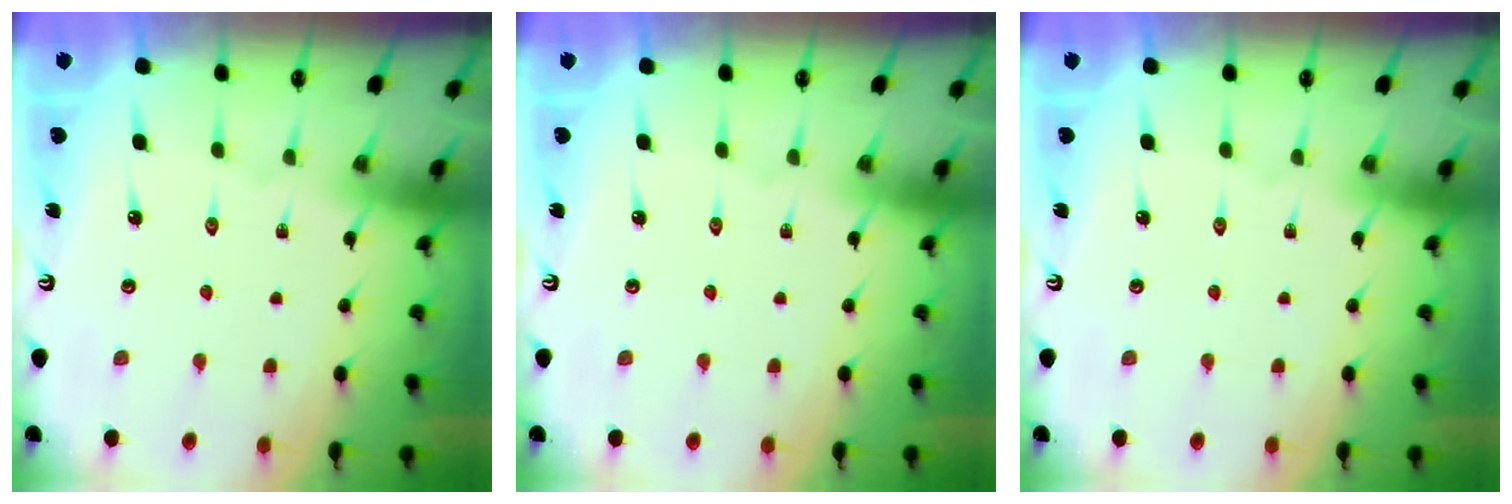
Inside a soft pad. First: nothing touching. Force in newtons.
{"total": 0.0}
{"total": 0.0}